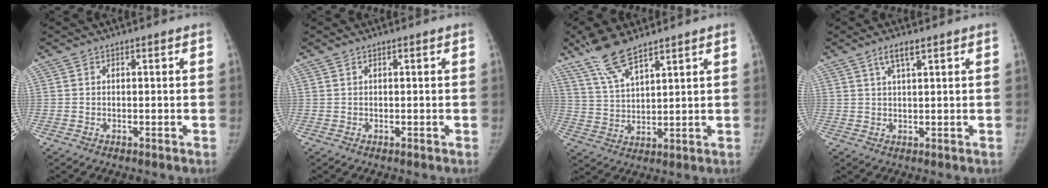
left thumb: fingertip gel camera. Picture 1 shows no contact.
{"total": 0.0}
{"total": 9.2, "force": [7.1, 2.3, 5.5], "torque": [-0.107, -0.031, 0.148]}
{"total": 3.2, "force": [1.9, 0.6, 2.5], "torque": [-0.054, -0.003, 0.039]}